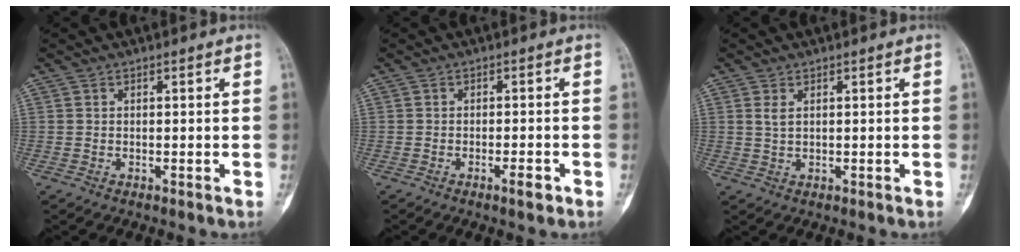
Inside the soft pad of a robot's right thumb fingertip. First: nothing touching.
{"total": 2.4, "force": [-1.3, 0.5, 1.9], "torque": [-0.030, 0.003, -0.021]}
{"total": 1.7, "force": [0.7, 0.8, 1.3], "torque": [-0.029, 0.001, 0.020]}